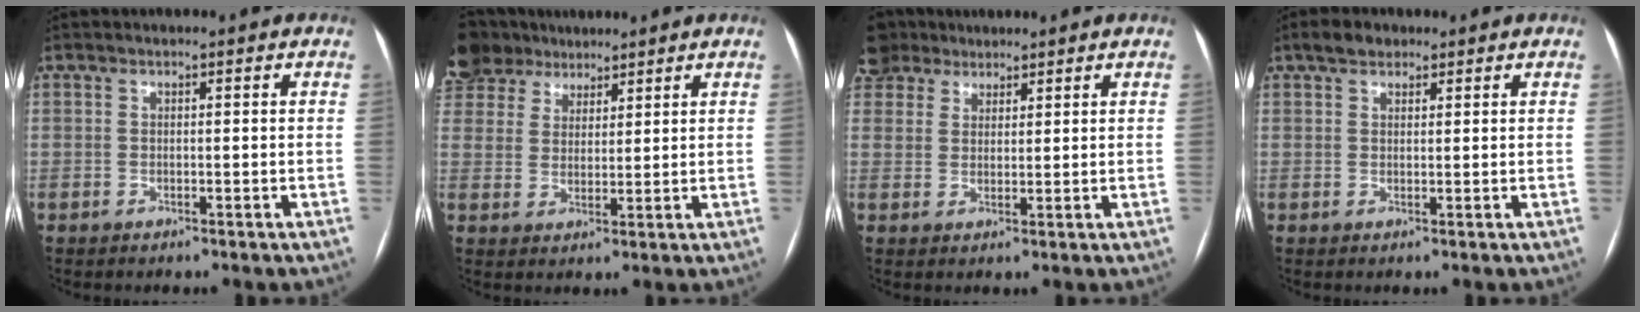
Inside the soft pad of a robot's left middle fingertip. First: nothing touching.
{"total": 8.2, "force": [6.8, 4.4, 1.4], "torque": [-0.043, 0.026, 0.135]}
{"total": 4.9, "force": [4.2, 2.5, -0.1], "torque": [-0.001, 0.011, 0.088]}
{"total": 3.0, "force": [2.1, 1.7, 1.2], "torque": [-0.025, 0.013, 0.036]}